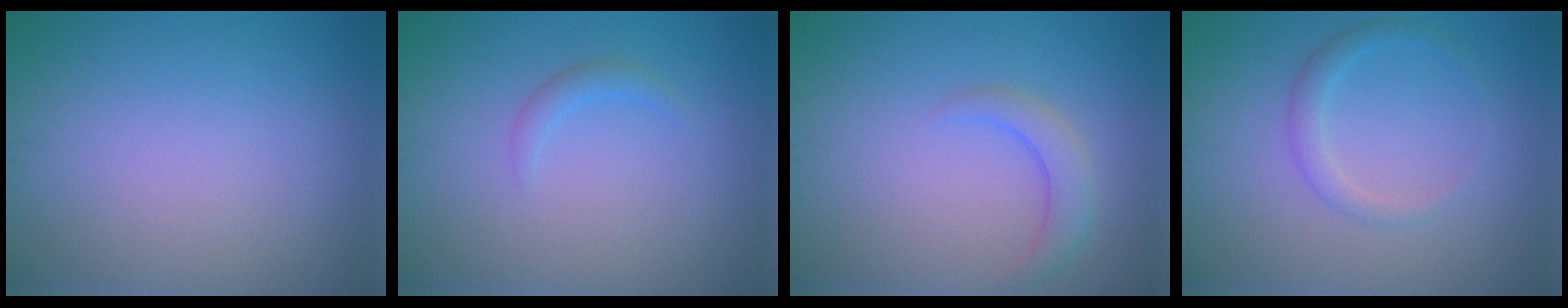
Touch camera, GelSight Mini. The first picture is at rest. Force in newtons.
{"total": 1.0, "press": 1.0, "slide": 0.1}
{"total": 2.2, "press": 2.2, "slide": 0.3}
{"total": 1.7, "press": 1.7, "slide": 0.1}